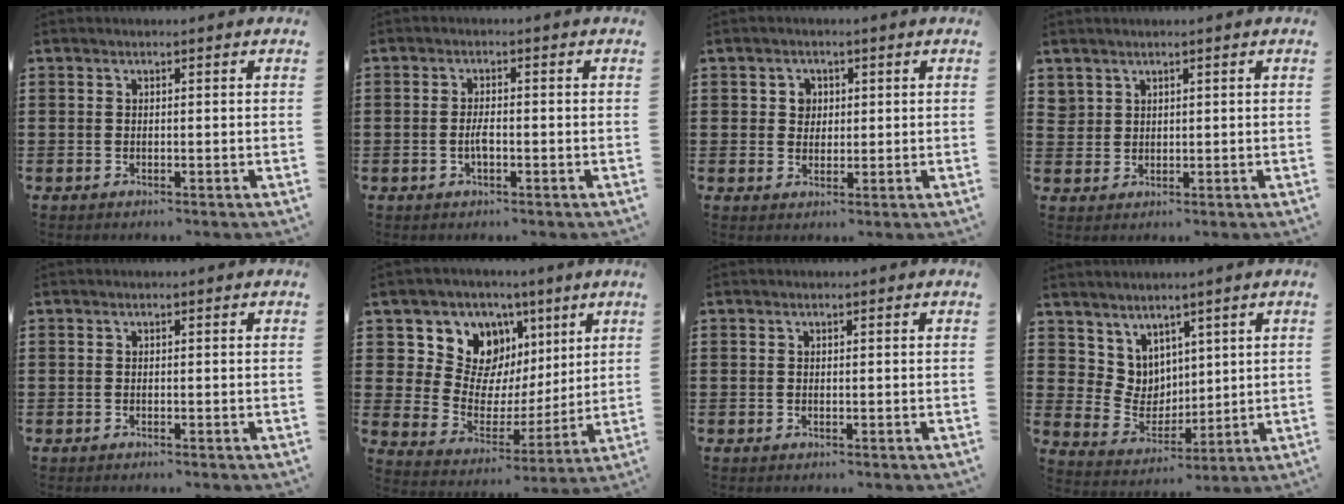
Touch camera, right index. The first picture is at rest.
{"total": 2.5, "force": [-0.7, 0.8, 2.3], "torque": [-0.051, 0.000, -0.015]}
{"total": 2.4, "force": [0.6, 2.2, 0.8], "torque": [-0.026, 0.011, 0.008]}
{"total": 2.1, "force": [1.6, 1.3, 0.1], "torque": [-0.008, 0.004, 0.033]}
{"total": 0.0}
{"total": 10.8, "force": [5.0, 8.8, 3.8], "torque": [-0.108, -0.037, 0.097]}
{"total": 0.0}
{"total": 6.1, "force": [3.9, 4.7, 0.1], "torque": [-0.036, -0.016, 0.077]}